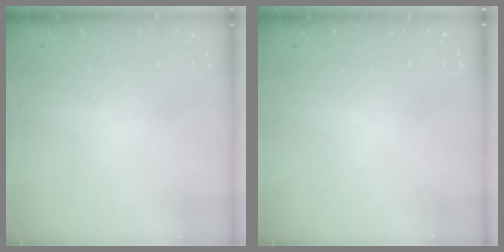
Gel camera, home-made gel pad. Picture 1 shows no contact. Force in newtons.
{"total": 0.0}